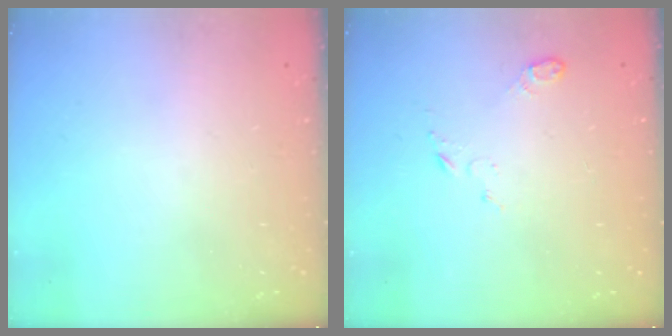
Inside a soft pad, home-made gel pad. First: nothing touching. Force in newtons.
{"total": 4.7, "press": 4.6, "slide": 0.9}